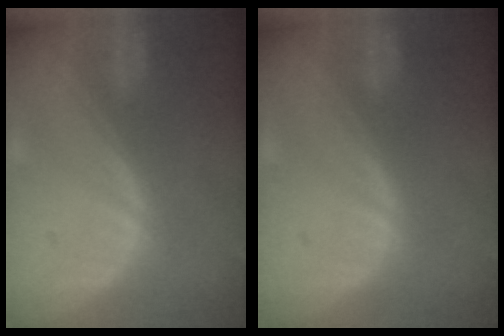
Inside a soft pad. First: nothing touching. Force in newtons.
{"total": 0.0}